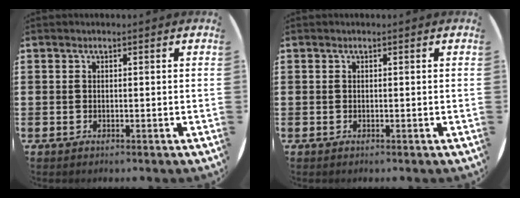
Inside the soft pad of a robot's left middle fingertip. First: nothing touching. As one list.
[{"total": 0.0}]